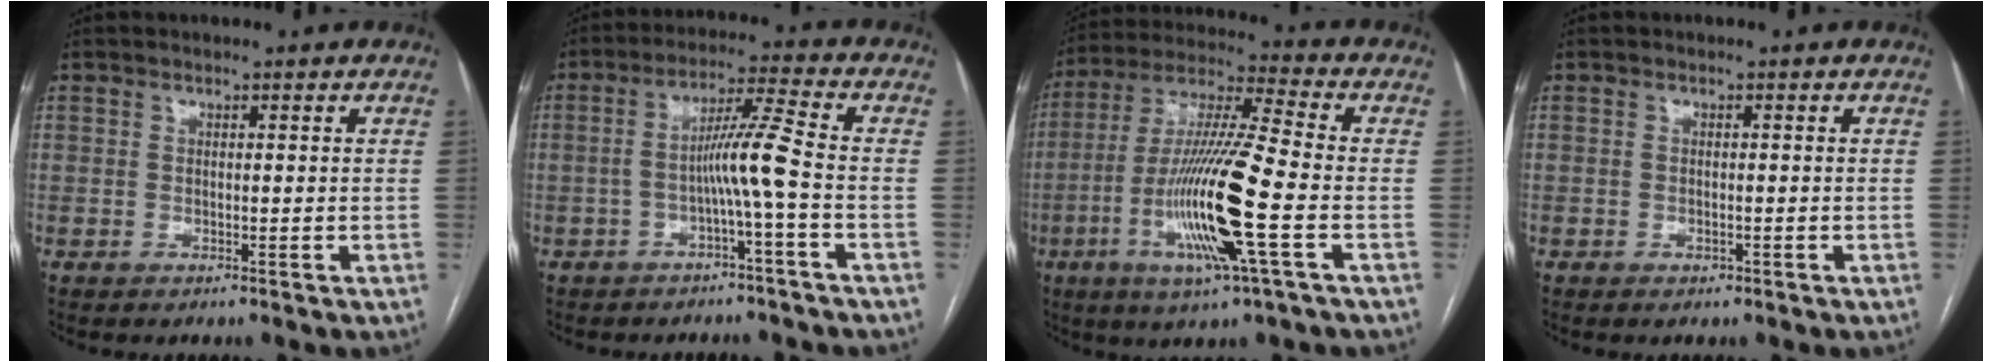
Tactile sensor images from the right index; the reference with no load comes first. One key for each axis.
{"total": 6.5, "fx": -1.9, "fy": -1.3, "fz": 6.1, "tx": -0.112, "ty": 0.018, "tz": -0.032}
{"total": 16.5, "fx": -4.7, "fy": 0.0, "fz": 15.8, "tx": -0.322, "ty": -0.013, "tz": -0.092}
{"total": 0.7, "fx": -0.5, "fy": 0.4, "fz": 0.4, "tx": -0.007, "ty": 0.000, "tz": -0.003}